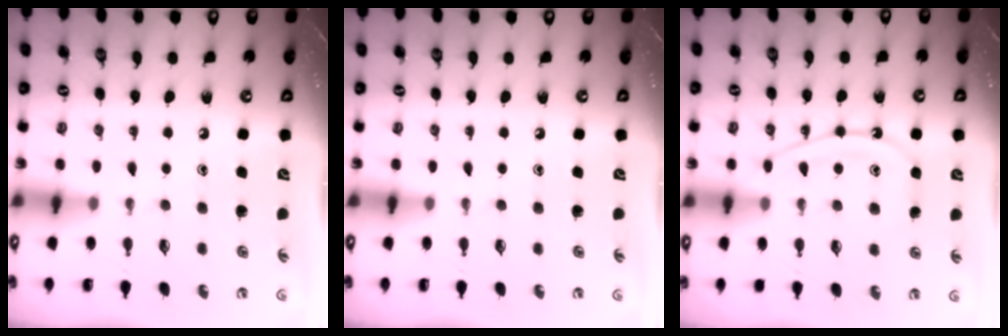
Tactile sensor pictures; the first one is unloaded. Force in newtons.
{"total": 0.0}
{"total": 11.1, "press": 11.1, "slide": 1.2}